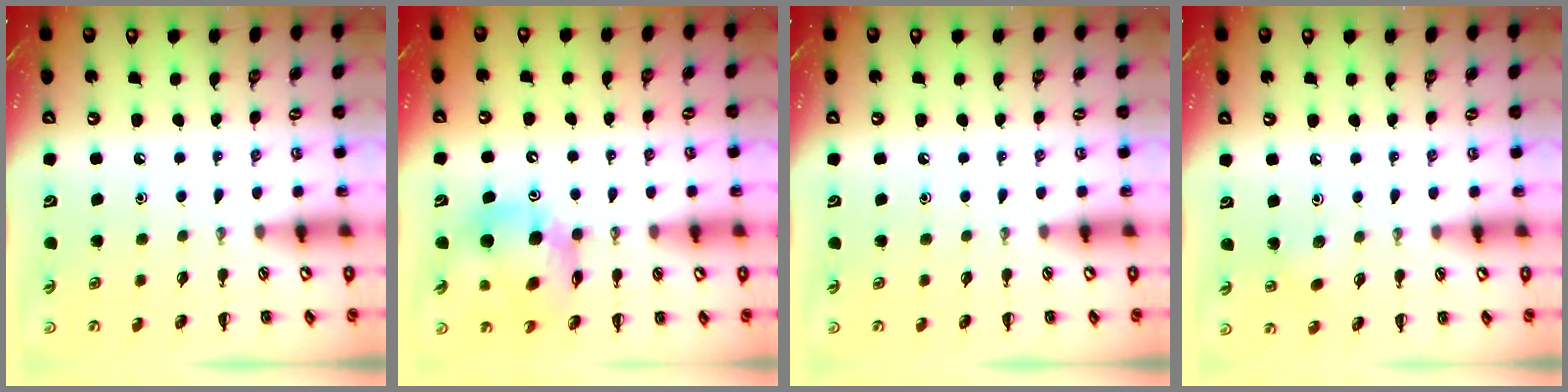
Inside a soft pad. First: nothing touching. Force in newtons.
{"total": 11.2, "press": 10.7, "slide": 3.3}
{"total": 0.0}
{"total": 2.5, "press": 2.3, "slide": 0.7}